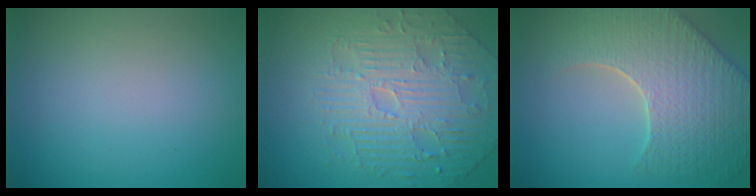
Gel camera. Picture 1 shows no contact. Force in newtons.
{"total": 5.1, "press": 4.9, "slide": 1.5}
{"total": 8.6, "press": 6.4, "slide": 5.7}